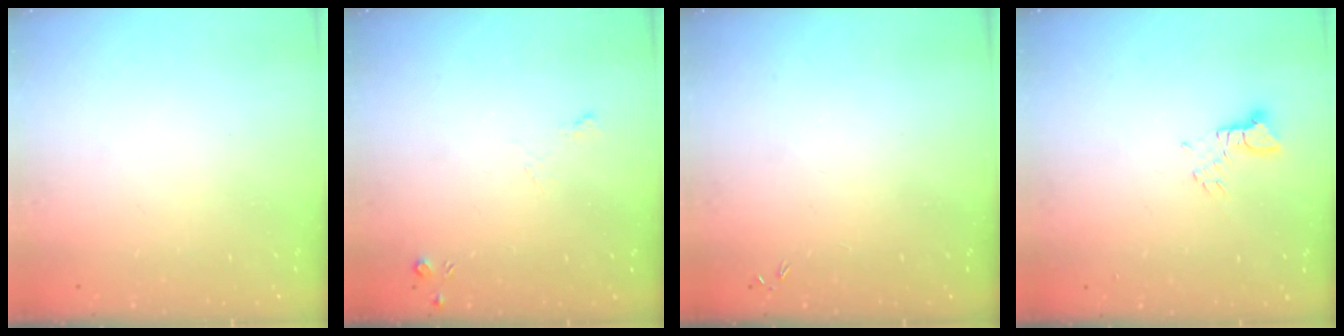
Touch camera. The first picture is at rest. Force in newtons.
{"total": 4.0, "press": 3.9, "slide": 0.6}
{"total": 0.0}
{"total": 2.4, "press": 2.4, "slide": 0.1}